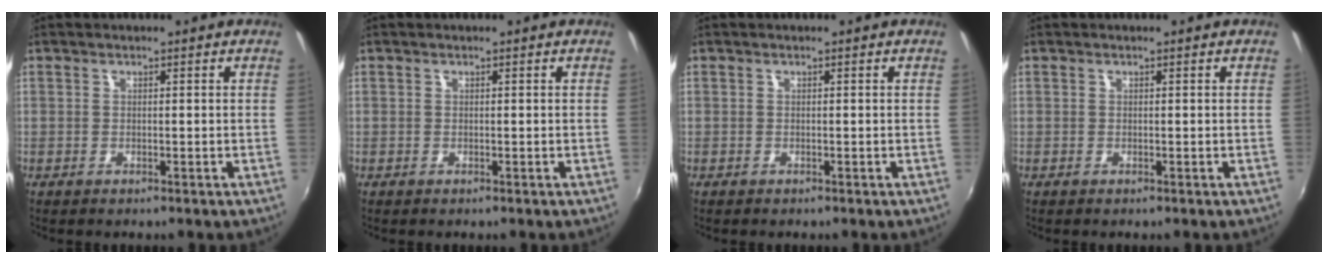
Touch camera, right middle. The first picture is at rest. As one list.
[{"total": 0.0}, {"total": 0.0}, {"total": 0.0}]